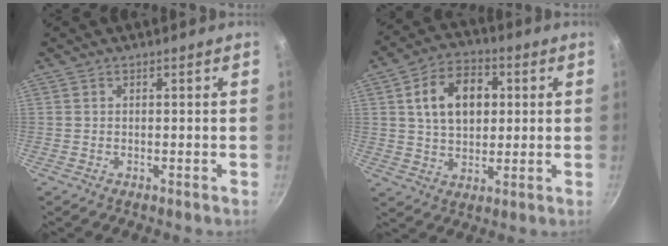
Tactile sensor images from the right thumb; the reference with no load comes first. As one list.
[{"total": 12.6, "force": [2.7, 8.5, 8.8], "torque": [-0.120, 0.006, 0.040]}]